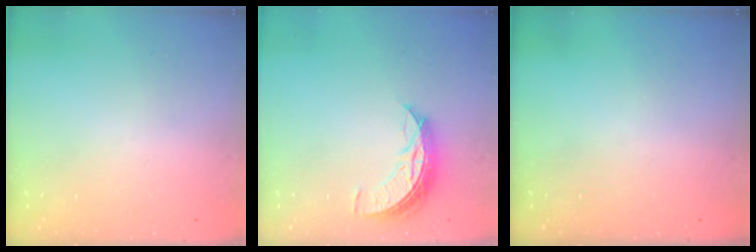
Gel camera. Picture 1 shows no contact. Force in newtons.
{"total": 8.2, "press": 8.1, "slide": 0.3}
{"total": 0.0}